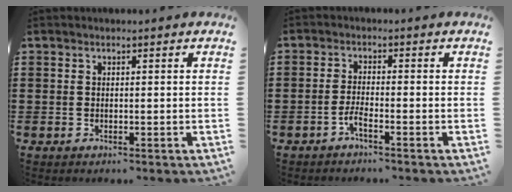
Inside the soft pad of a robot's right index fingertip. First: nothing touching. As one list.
[{"total": 2.1, "force": [-1.4, 0.0, 1.5], "torque": [-0.035, -0.003, -0.028]}]